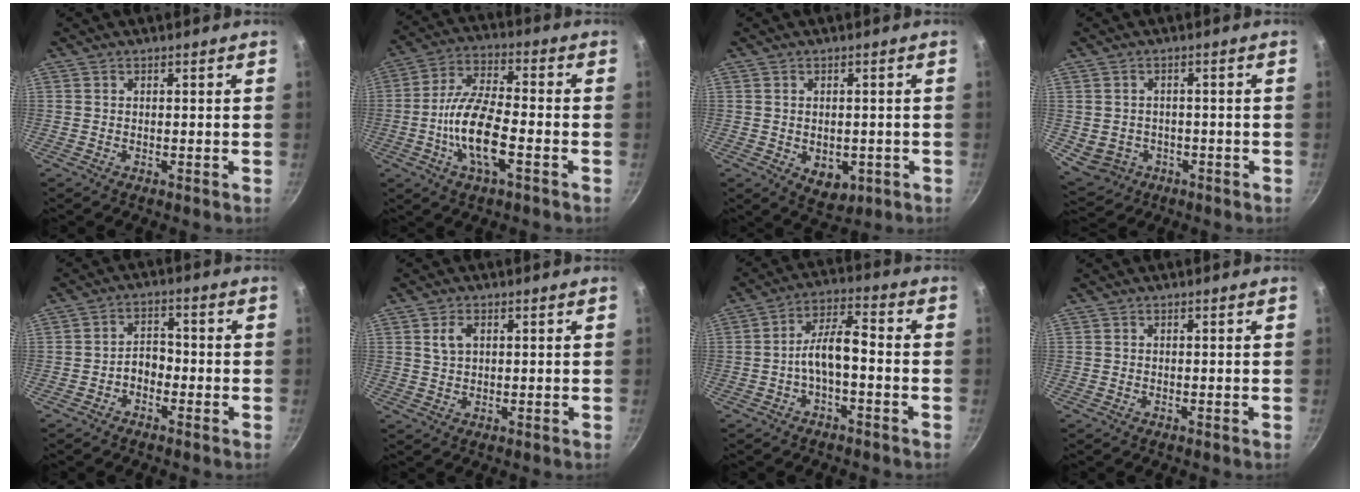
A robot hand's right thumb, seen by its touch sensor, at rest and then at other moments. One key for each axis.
{"total": 13.2, "fx": -3.5, "fy": 4.9, "fz": 11.7, "tx": -0.231, "ty": 0.024, "tz": -0.070}
{"total": 5.4, "fx": -1.3, "fy": 3.7, "fz": 3.7, "tx": -0.035, "ty": 0.000, "tz": -0.003}
{"total": 6.3, "fx": -1.7, "fy": 5.8, "fz": 1.8, "tx": -0.032, "ty": 0.012, "tz": -0.014}
{"total": 4.1, "fx": -1.7, "fy": 2.8, "fz": 2.4, "tx": -0.021, "ty": 0.024, "tz": -0.040}
{"total": 3.2, "fx": 1.1, "fy": 2.0, "fz": 2.3, "tx": -0.040, "ty": -0.001, "tz": 0.024}
{"total": 7.5, "fx": -1.7, "fy": 3.1, "fz": 6.6, "tx": -0.119, "ty": 0.041, "tz": -0.038}
{"total": 0.0}